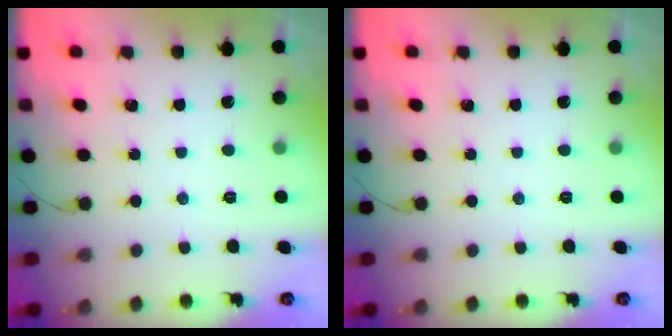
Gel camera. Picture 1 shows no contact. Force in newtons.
{"total": 0.0}